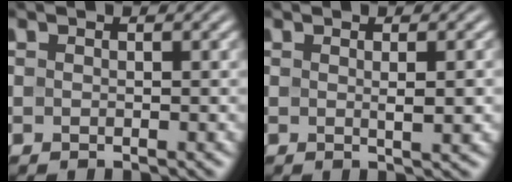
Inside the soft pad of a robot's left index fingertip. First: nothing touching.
{"total": 2.1, "force": [0.3, 0.4, 2.1], "torque": [-0.027, 0.002, 0.003]}